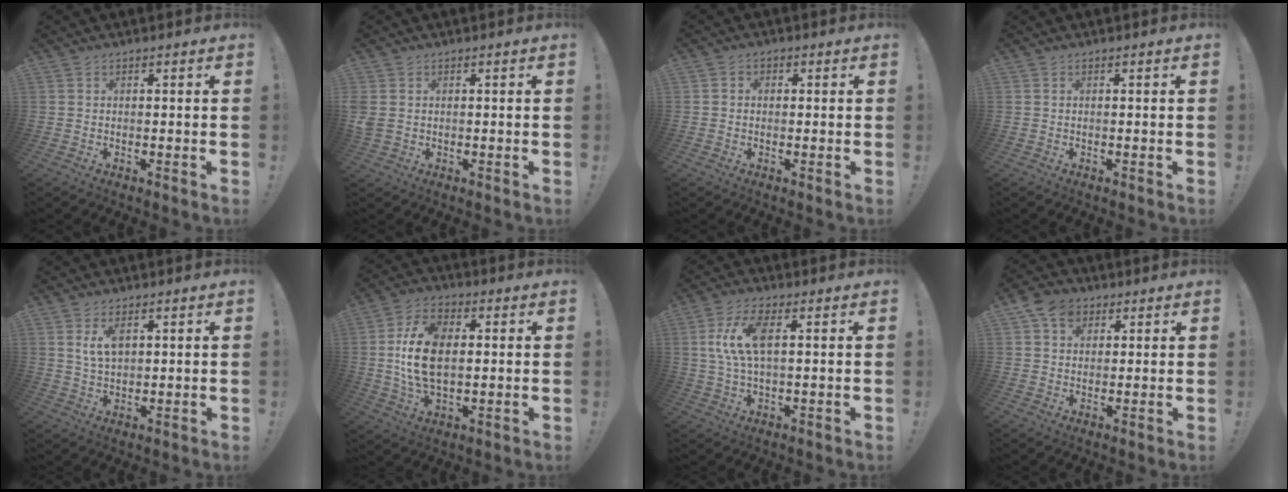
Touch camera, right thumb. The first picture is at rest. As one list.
[{"total": 3.4, "force": [0.7, 2.6, 2.1], "torque": [-0.038, 0.000, 0.015]}, {"total": 1.6, "force": [-0.8, 1.3, 0.4], "torque": [-0.004, 0.007, -0.015]}, {"total": 0.0}, {"total": 5.6, "force": [2.4, 3.0, 4.1], "torque": [-0.069, -0.006, 0.043]}, {"total": 14.6, "force": [1.2, 8.7, 11.6], "torque": [-0.218, 0.002, 0.021]}, {"total": 10.5, "force": [1.9, 4.2, 9.4], "torque": [-0.182, -0.003, 0.033]}, {"total": 7.3, "force": [3.5, 5.6, 3.2], "torque": [-0.049, -0.004, 0.068]}]